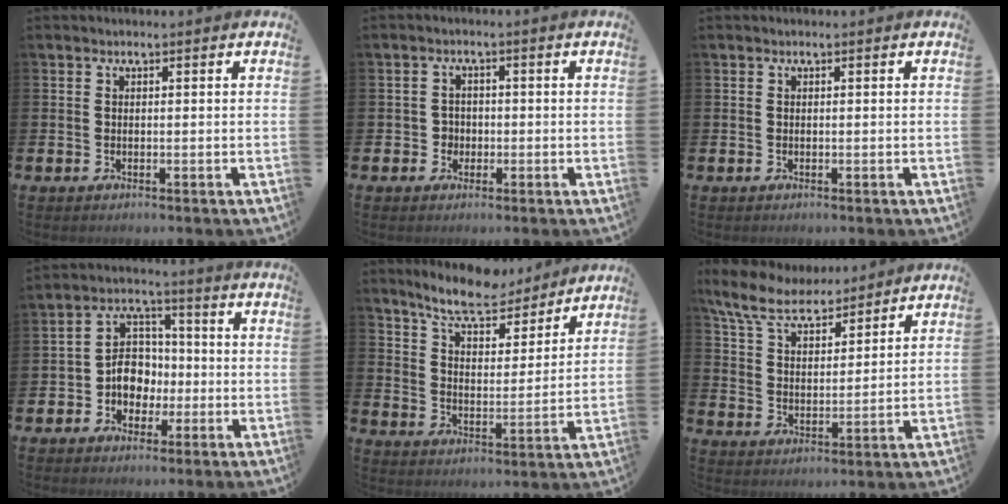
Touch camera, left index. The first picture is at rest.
{"total": 2.0, "force": [-0.5, 1.9, 0.2], "torque": [-0.007, 0.006, -0.016]}
{"total": 0.0}
{"total": 6.1, "force": [-1.0, 5.4, 2.7], "torque": [-0.059, 0.010, -0.023]}
{"total": 8.7, "force": [8.1, 1.8, 2.8], "torque": [-0.074, -0.052, 0.142]}
{"total": 8.1, "force": [7.3, 2.4, 2.5], "torque": [-0.083, -0.036, 0.133]}